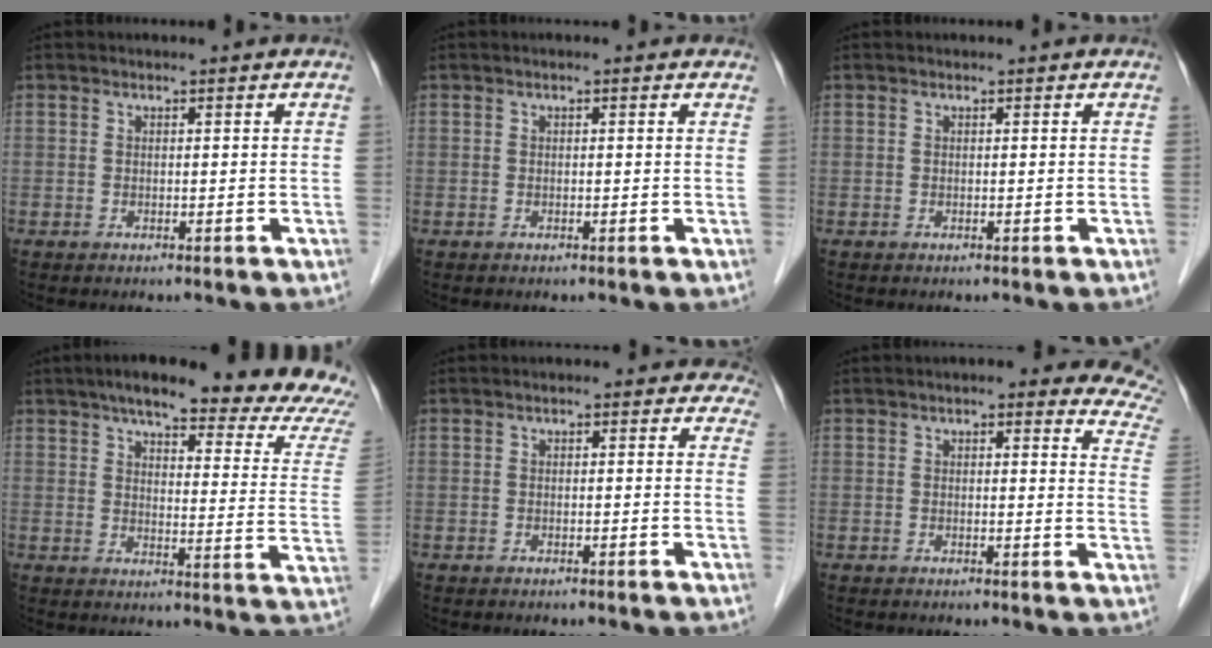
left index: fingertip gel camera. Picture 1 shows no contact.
{"total": 1.1, "force": [0.8, 0.4, 0.7], "torque": [-0.011, 0.009, 0.005]}
{"total": 0.0}
{"total": 23.3, "force": [19.7, 3.2, 12.1], "torque": [-0.154, -0.032, 0.227]}
{"total": 2.8, "force": [1.9, 1.6, 1.1], "torque": [0.012, 0.001, 0.004]}
{"total": 14.1, "force": [11.0, 4.0, 7.8], "torque": [-0.063, 0.001, 0.095]}